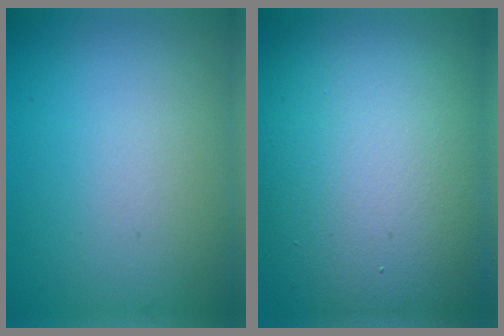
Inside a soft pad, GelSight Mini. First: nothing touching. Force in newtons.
{"total": 18.3, "press": 18.3, "slide": 0.7}